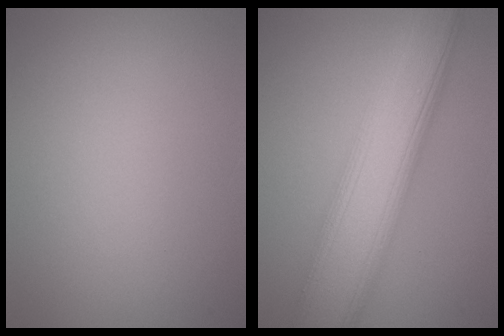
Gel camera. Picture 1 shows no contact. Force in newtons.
{"total": 9.4, "press": 9.4, "slide": 0.1}